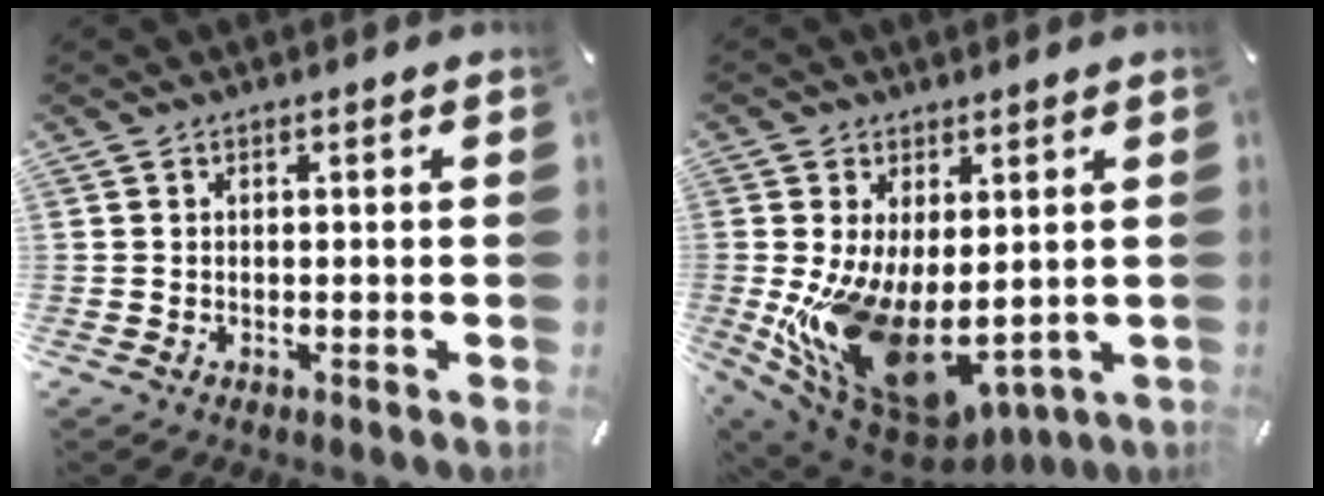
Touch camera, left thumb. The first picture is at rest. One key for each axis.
{"total": 18.9, "fx": -3.0, "fy": 11.6, "fz": 14.5, "tx": -0.250, "ty": -0.016, "tz": -0.023}